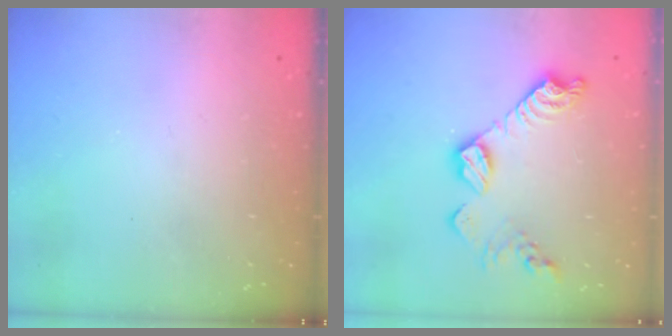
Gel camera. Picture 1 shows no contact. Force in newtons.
{"total": 13.8, "press": 13.8, "slide": 0.9}